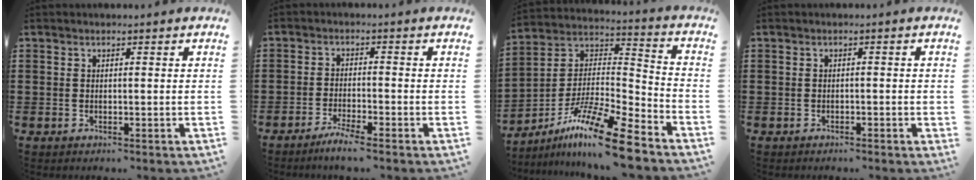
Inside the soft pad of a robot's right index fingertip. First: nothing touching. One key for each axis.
{"total": 3.1, "fx": -2.7, "fy": -0.3, "fz": 1.4, "tx": -0.031, "ty": -0.002, "tz": -0.052}
{"total": 14.2, "fx": -11.1, "fy": 0.9, "fz": 8.9, "tx": -0.155, "ty": 0.026, "tz": -0.208}
{"total": 0.8, "fx": -0.7, "fy": 0.2, "fz": 0.2, "tx": -0.008, "ty": -0.002, "tz": -0.014}